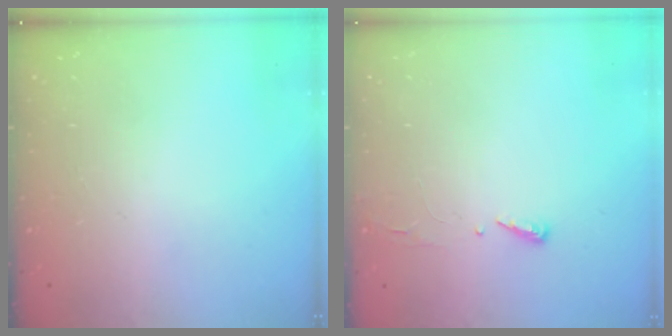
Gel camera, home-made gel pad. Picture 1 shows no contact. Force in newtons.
{"total": 2.9, "press": 2.9, "slide": 0.4}